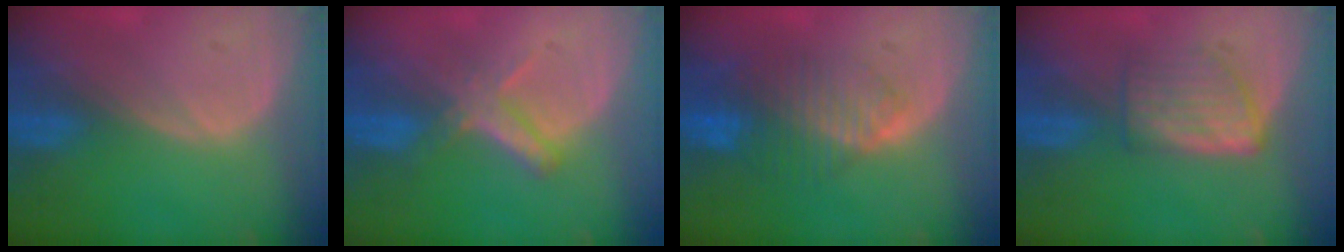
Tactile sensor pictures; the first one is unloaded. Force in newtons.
{"total": 5.5, "press": 5.0, "slide": 2.4}
{"total": 8.4, "press": 7.1, "slide": 4.4}
{"total": 5.9, "press": 5.3, "slide": 2.6}